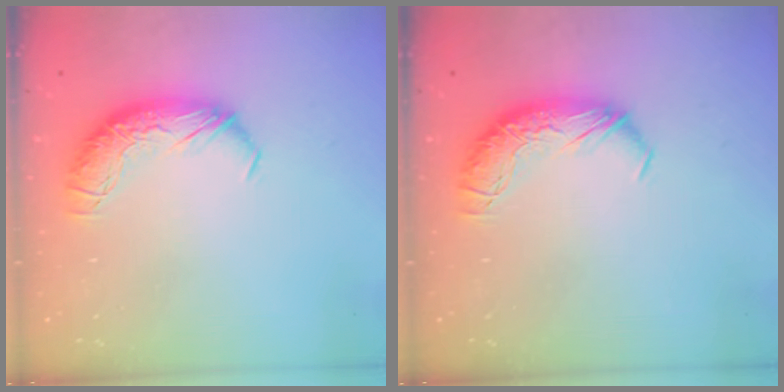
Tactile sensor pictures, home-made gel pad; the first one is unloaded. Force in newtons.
{"total": 0.0}